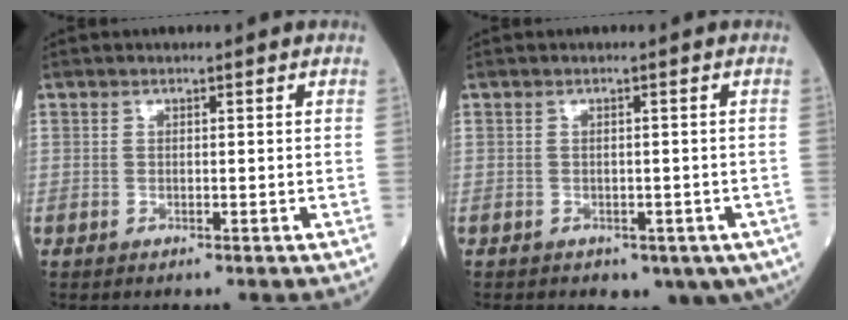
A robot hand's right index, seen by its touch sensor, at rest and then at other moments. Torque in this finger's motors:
{"motor_torque": [0.22, -1.60, 0.57, 0.05]}